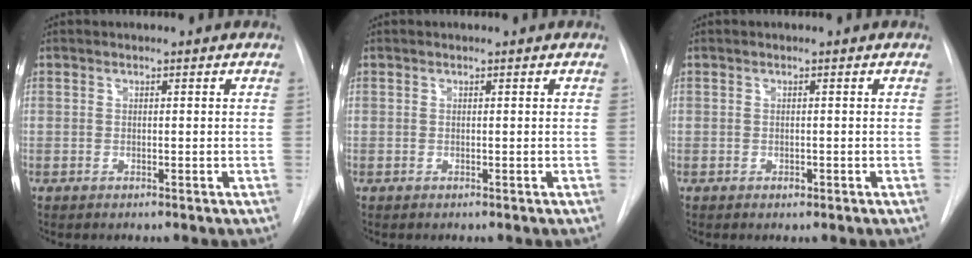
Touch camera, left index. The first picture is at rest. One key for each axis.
{"total": 0.0}
{"total": 0.5, "fx": -0.2, "fy": 0.4, "fz": 0.3, "tx": -0.004, "ty": 0.001, "tz": -0.002}